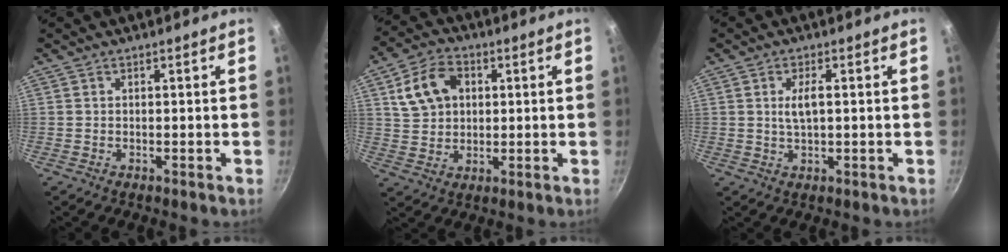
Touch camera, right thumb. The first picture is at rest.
{"total": 10.2, "force": [2.9, 7.5, 6.2], "torque": [-0.099, 0.008, 0.054]}
{"total": 3.6, "force": [0.5, 1.4, 3.3], "torque": [-0.067, 0.001, 0.011]}